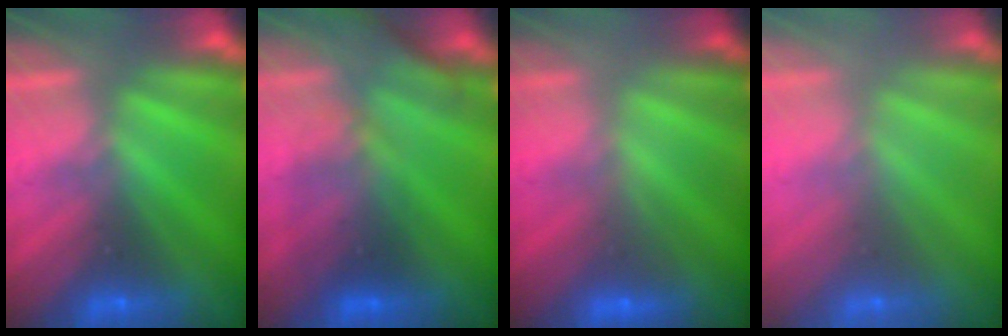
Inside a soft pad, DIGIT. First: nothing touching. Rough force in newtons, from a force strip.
{"total": 2.8}
{"total": 2.3}
{"total": 2.6}